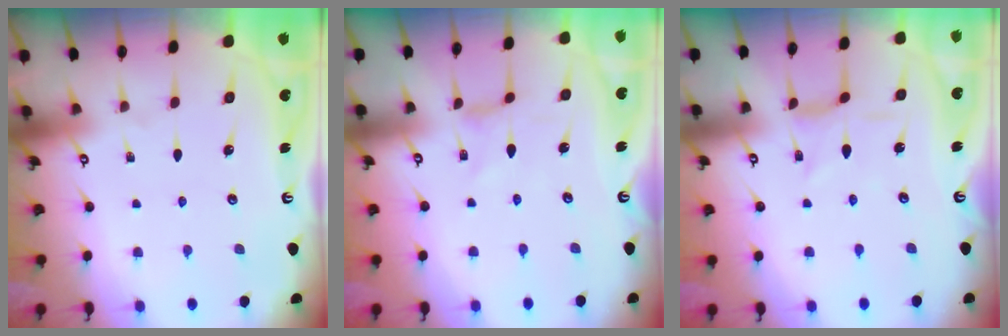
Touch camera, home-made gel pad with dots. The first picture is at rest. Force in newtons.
{"total": 0.0}
{"total": 1.9, "press": 1.8, "slide": 0.5}